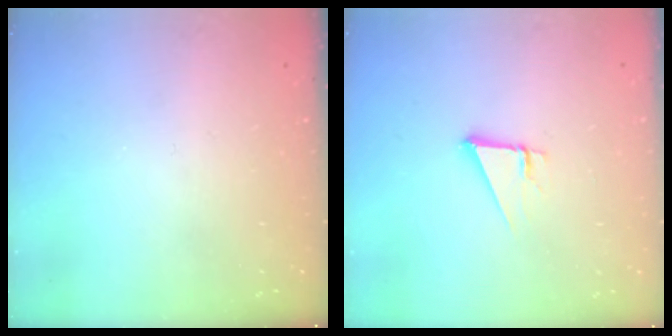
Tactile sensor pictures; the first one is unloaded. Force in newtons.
{"total": 3.6, "press": 3.6, "slide": 0.3}